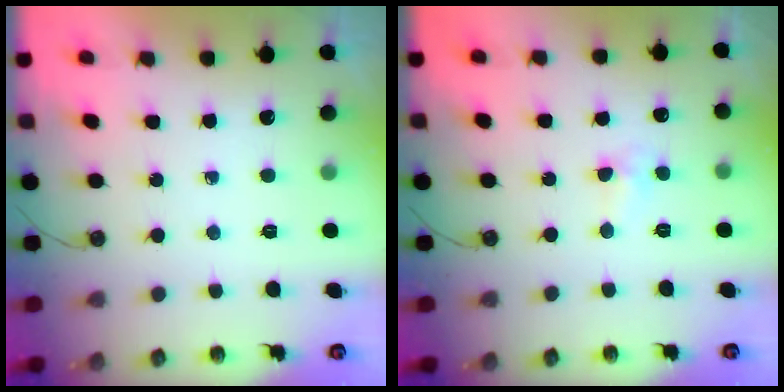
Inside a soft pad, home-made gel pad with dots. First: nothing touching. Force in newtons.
{"total": 4.3, "press": 4.2, "slide": 0.7}